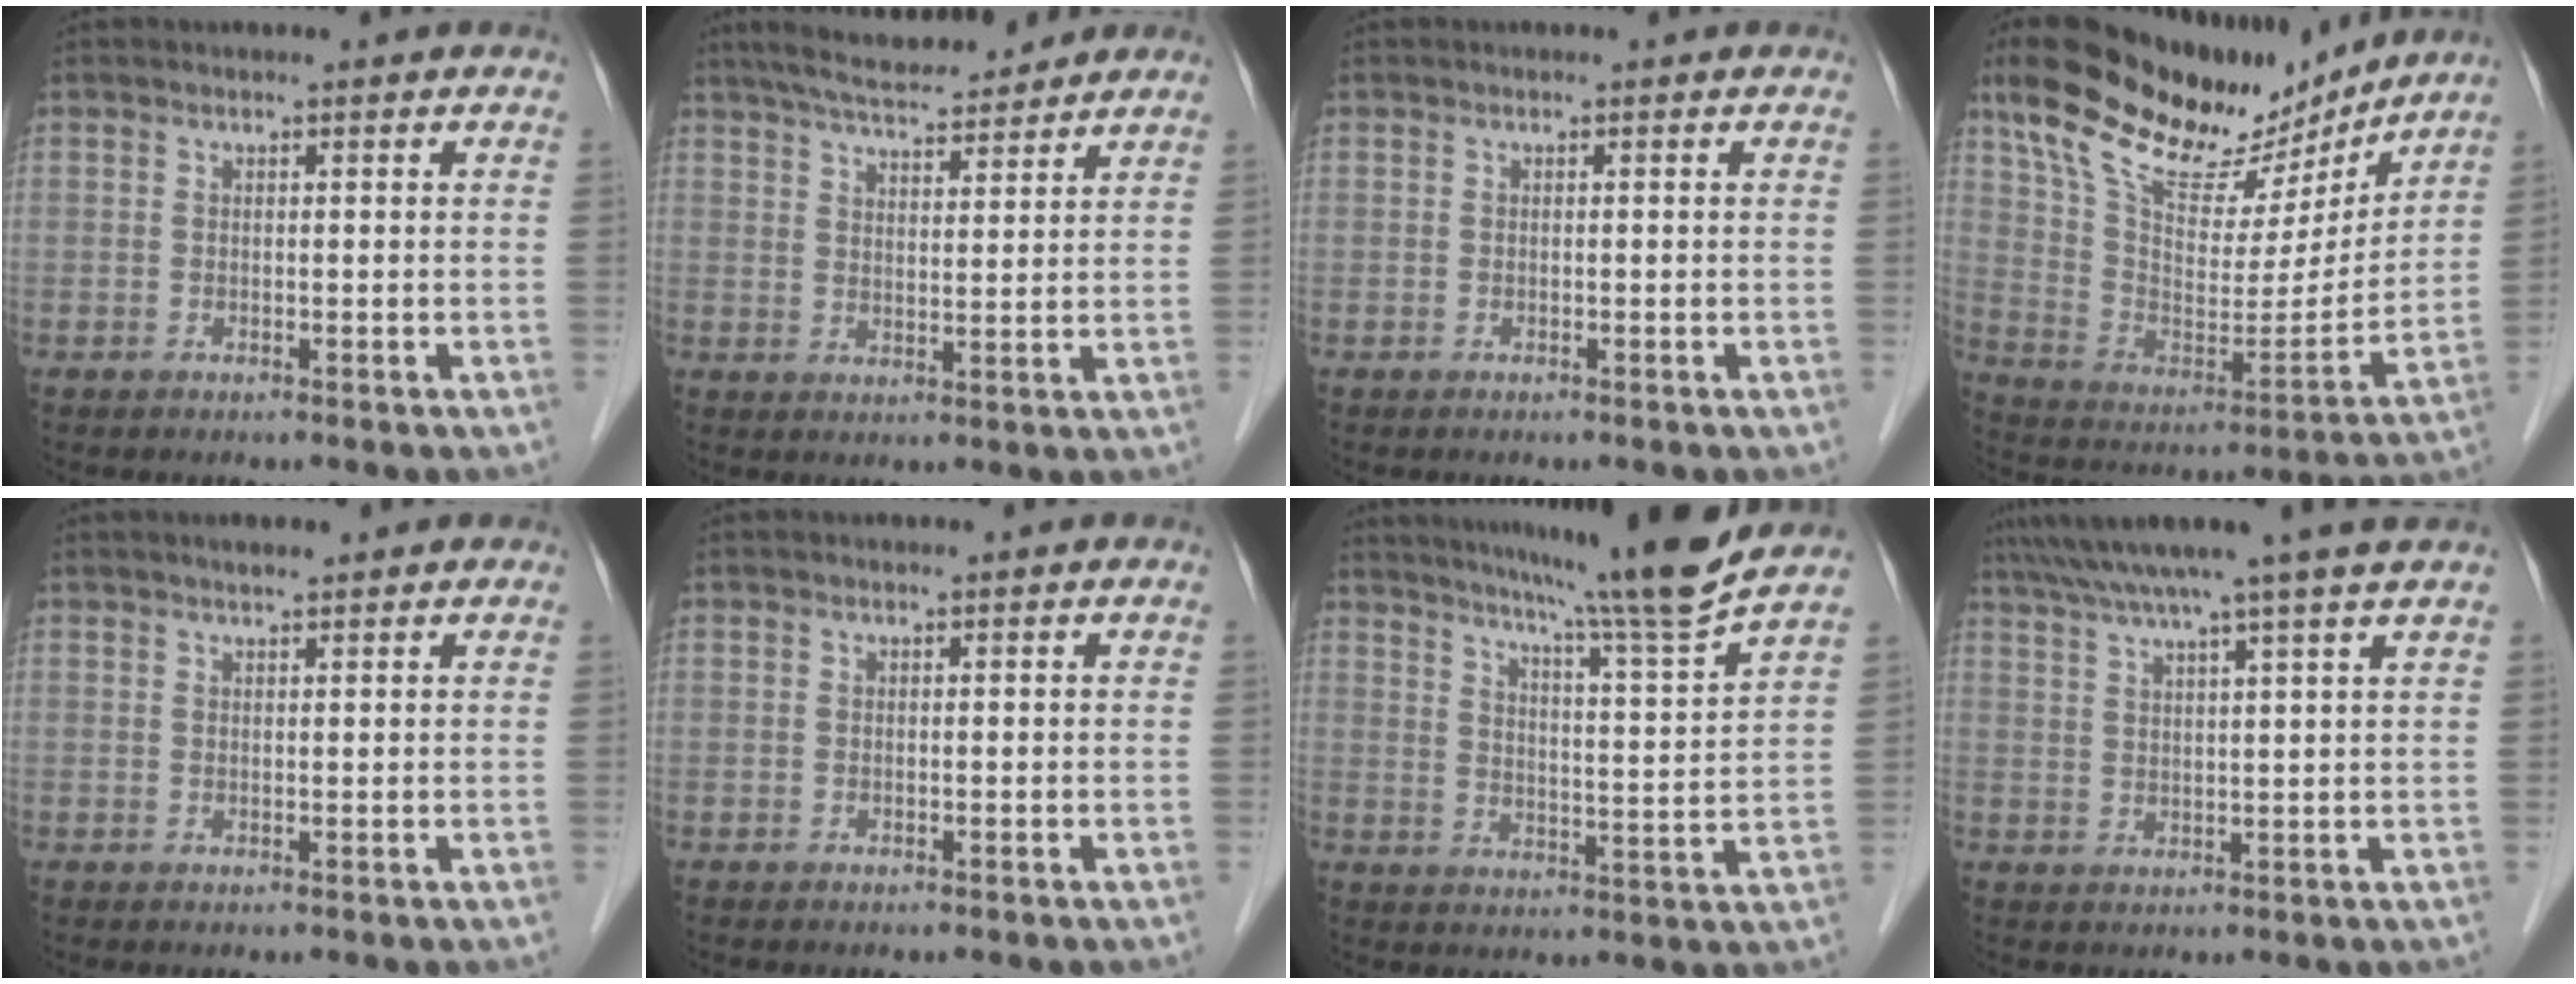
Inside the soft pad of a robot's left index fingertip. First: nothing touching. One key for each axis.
{"total": 10.8, "fx": 9.7, "fy": 1.3, "fz": 4.7, "tx": -0.079, "ty": 0.019, "tz": 0.149}
{"total": 0.0}
{"total": 21.7, "fx": 17.2, "fy": 6.4, "fz": 11.6, "tx": -0.203, "ty": 0.004, "tz": 0.292}
{"total": 1.7, "fx": 1.4, "fy": 0.2, "fz": 1.0, "tx": -0.021, "ty": 0.006, "tz": 0.025}
{"total": 0.0}
{"total": 14.8, "fx": 12.7, "fy": -2.9, "fz": 7.1, "tx": -0.117, "ty": -0.039, "tz": 0.176}
{"total": 10.6, "fx": 8.7, "fy": -2.4, "fz": 5.6, "tx": -0.092, "ty": 0.009, "tz": 0.123}